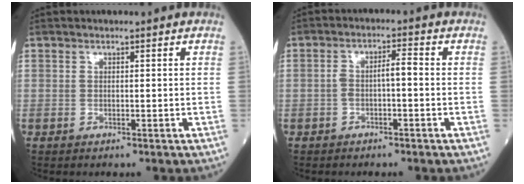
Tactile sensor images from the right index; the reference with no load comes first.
{"total": 3.2, "force": [-0.6, 0.8, 3.1], "torque": [-0.055, 0.020, -0.008]}